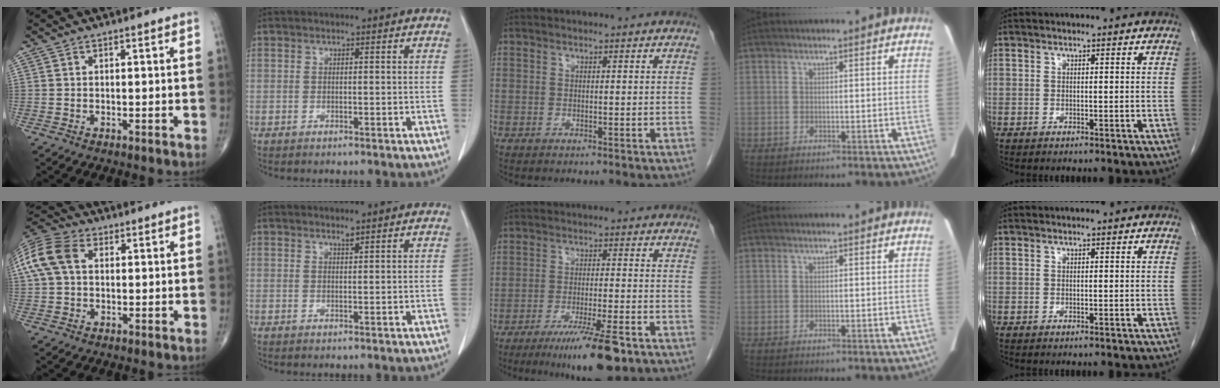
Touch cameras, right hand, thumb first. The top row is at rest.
{"thumb": {"total": 11.3, "force": [2.2, 7.9, 7.8], "torque": [-0.176, 0.032, 0.037]}, "index": {"total": 0.6, "force": [0.6, -0.1, 0.2], "torque": [-0.015, -0.008, 0.010]}, "middle": {"total": 10.1, "force": [-6.5, 0.8, 7.7], "torque": [-0.124, -0.023, -0.102]}}